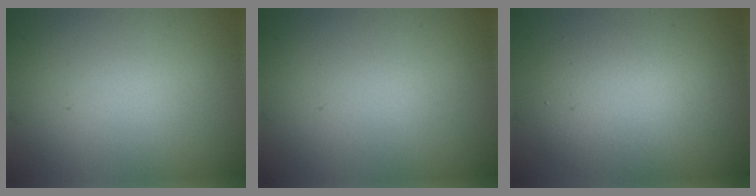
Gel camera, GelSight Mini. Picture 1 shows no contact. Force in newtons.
{"total": 0.0}
{"total": 4.9, "press": 4.9, "slide": 0.3}